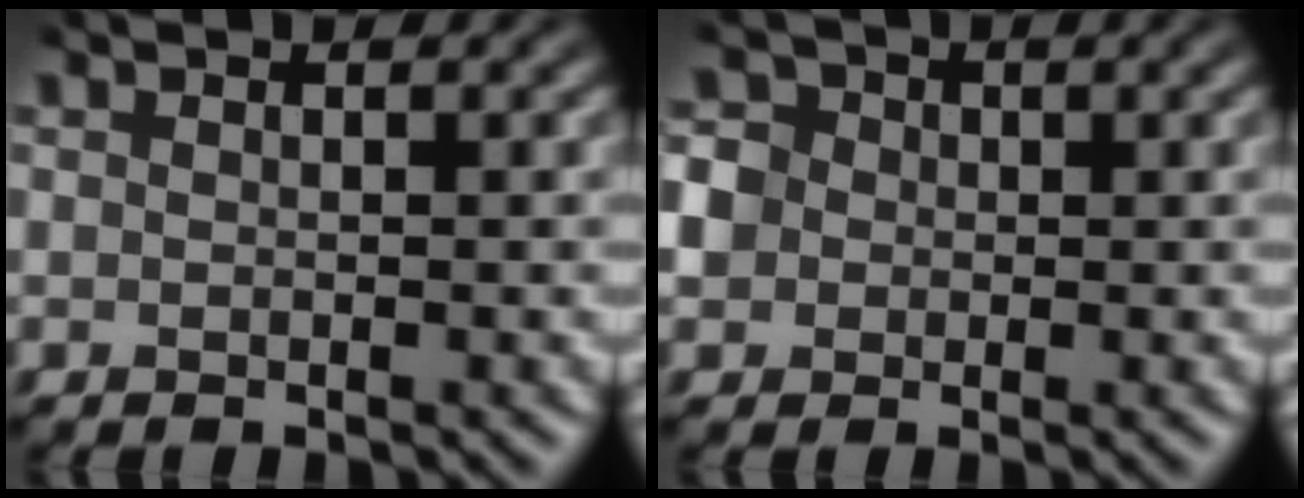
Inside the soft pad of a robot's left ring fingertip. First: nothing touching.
{"total": 2.8, "force": [-2.1, 0.7, -1.8], "torque": [0.012, -0.016, -0.021]}